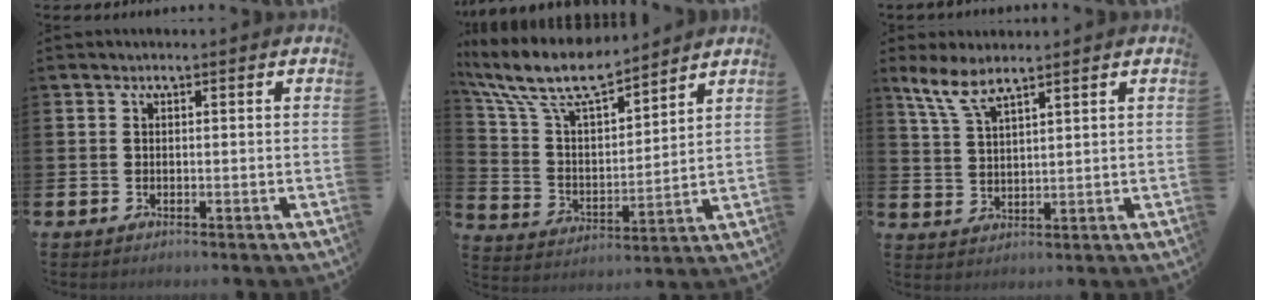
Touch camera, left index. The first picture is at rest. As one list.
[{"total": 10.1, "force": [8.9, 2.3, 4.1], "torque": [-0.125, -0.051, 0.156]}, {"total": 5.1, "force": [4.2, 0.8, 2.6], "torque": [-0.070, -0.011, 0.078]}]